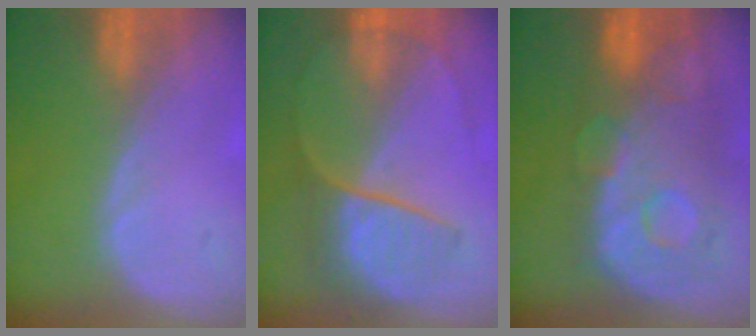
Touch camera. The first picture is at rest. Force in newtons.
{"total": 7.0, "press": 6.6, "slide": 2.2}
{"total": 11.5, "press": 9.8, "slide": 6.0}